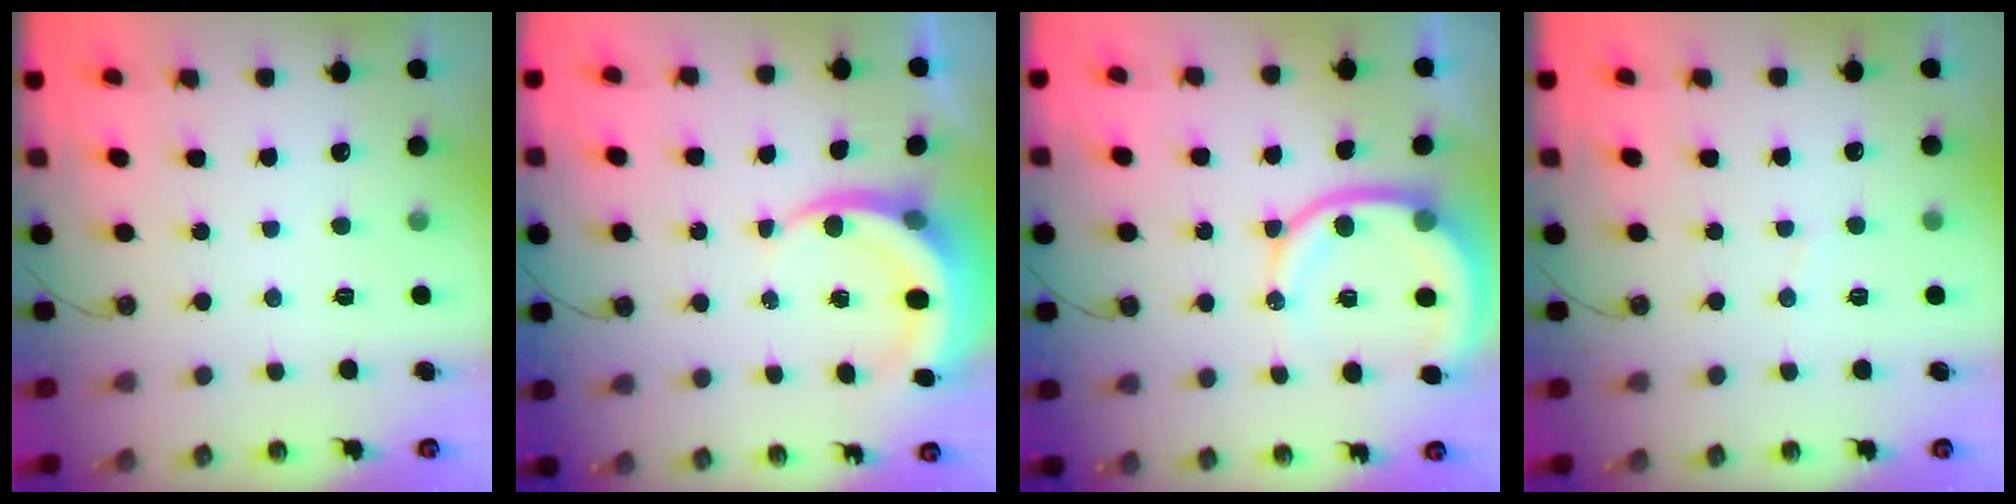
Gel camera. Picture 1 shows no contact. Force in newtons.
{"total": 6.3, "press": 6.3, "slide": 0.7}
{"total": 11.7, "press": 11.6, "slide": 1.4}
{"total": 2.9, "press": 2.9, "slide": 0.3}